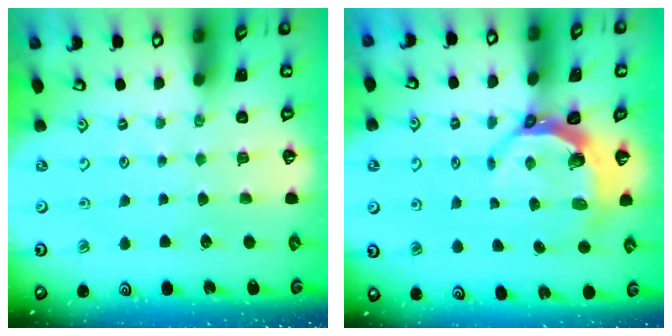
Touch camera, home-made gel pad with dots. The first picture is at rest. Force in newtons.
{"total": 6.7, "press": 5.3, "slide": 4.2}